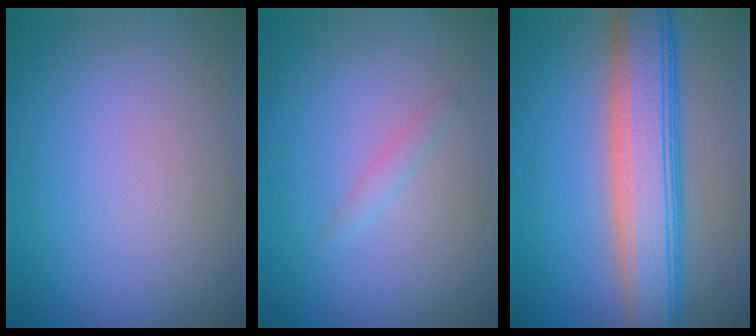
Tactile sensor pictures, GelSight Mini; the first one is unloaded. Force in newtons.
{"total": 0.8, "press": 0.8, "slide": 0.1}
{"total": 7.9, "press": 7.9, "slide": 0.2}